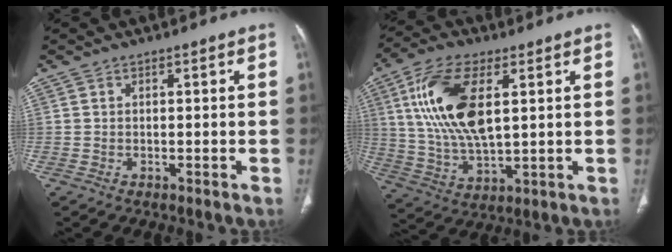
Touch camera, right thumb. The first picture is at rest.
{"total": 16.6, "force": [4.5, 7.6, 14.1], "torque": [-0.284, -0.011, 0.090]}